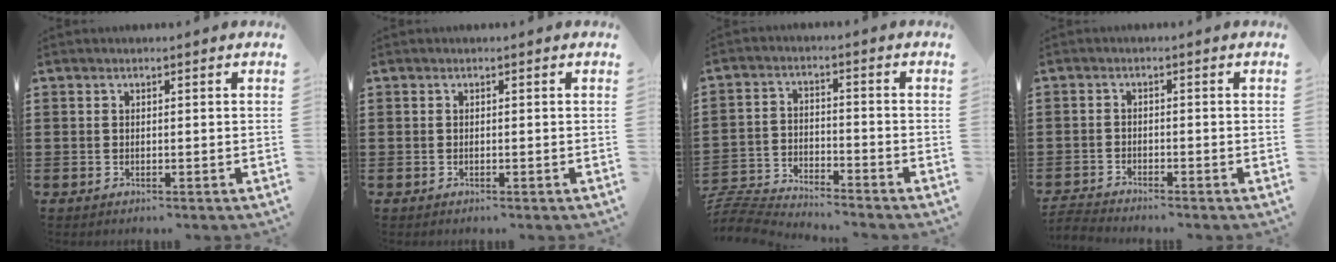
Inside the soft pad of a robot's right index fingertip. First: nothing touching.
{"total": 0.0}
{"total": 5.7, "force": [-5.7, 0.3, 0.4], "torque": [-0.032, -0.001, -0.122]}
{"total": 2.2, "force": [-2.2, 0.0, 0.0], "torque": [-0.005, -0.001, -0.048]}